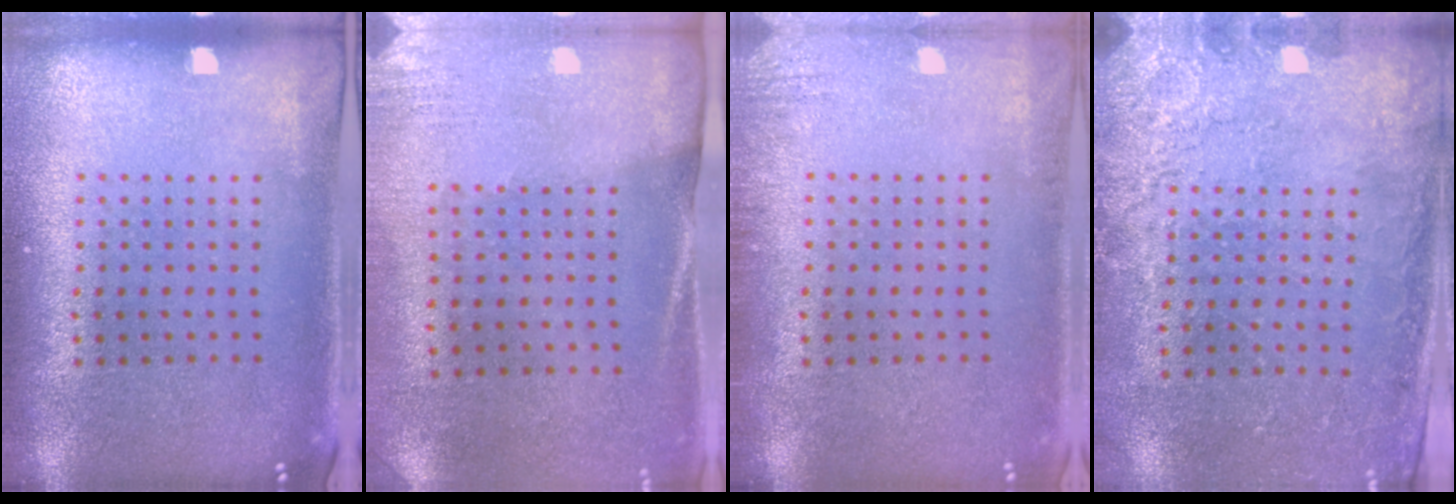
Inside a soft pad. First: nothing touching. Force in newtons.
{"total": 2.6, "press": 2.3, "slide": 1.3}
{"total": 1.5, "press": 1.5, "slide": 0.2}
{"total": 2.6, "press": 2.3, "slide": 1.1}